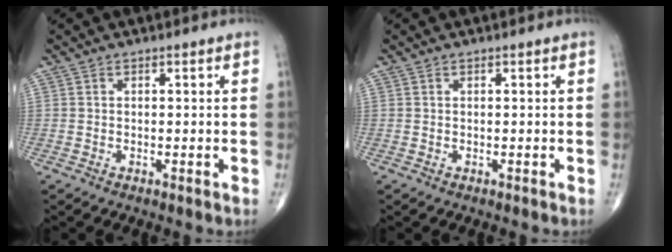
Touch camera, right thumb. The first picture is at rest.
{"total": 0.0}